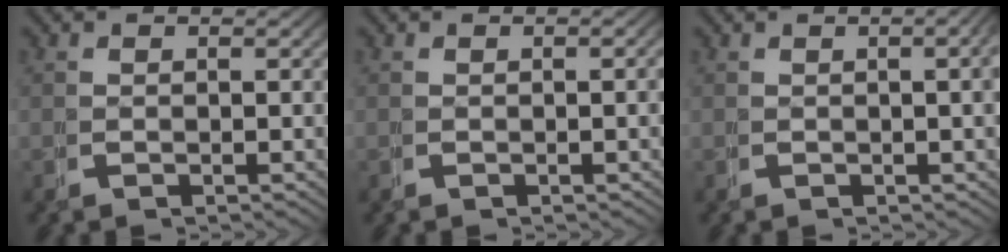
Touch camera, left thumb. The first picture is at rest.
{"total": 1.0, "force": [-0.1, 0.1, 1.0], "torque": [-0.016, 0.002, -0.001]}
{"total": 3.4, "force": [0.5, 1.0, 3.2], "torque": [-0.033, 0.013, 0.001]}